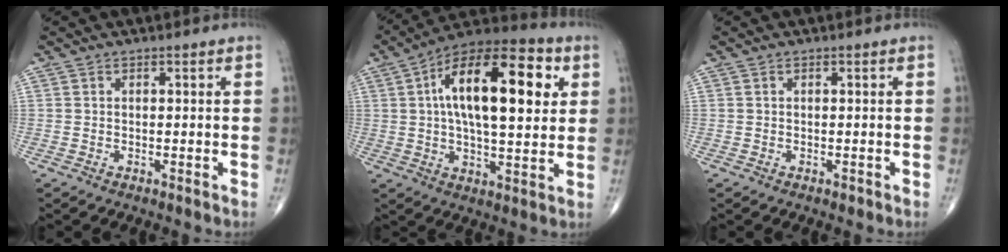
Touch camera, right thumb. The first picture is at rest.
{"total": 21.8, "force": [5.0, 9.2, 19.1], "torque": [-0.291, 0.012, 0.067]}
{"total": 0.7, "force": [-0.2, 0.4, 0.5], "torque": [-0.006, -0.001, -0.003]}